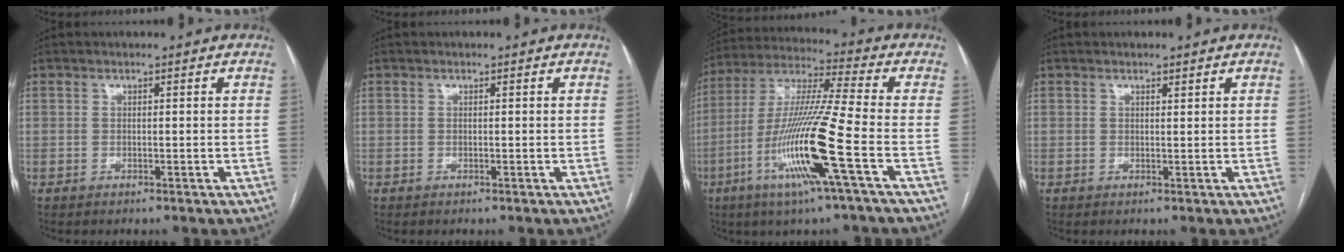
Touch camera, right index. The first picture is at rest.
{"total": 0.0}
{"total": 16.6, "force": [-5.8, -1.3, 15.5], "torque": [-0.313, -0.018, -0.116]}
{"total": 0.5, "force": [0.5, 0.1, 0.2], "torque": [-0.009, -0.003, 0.009]}